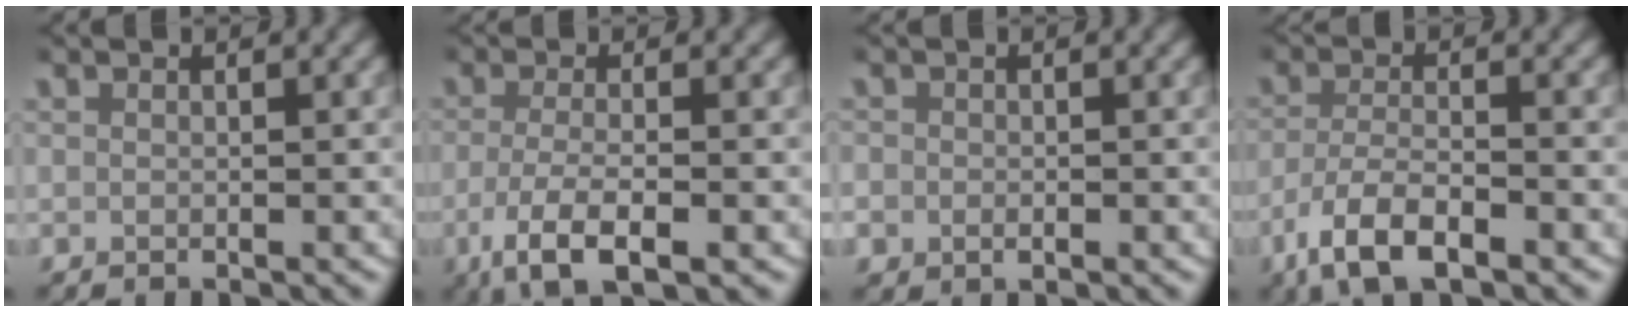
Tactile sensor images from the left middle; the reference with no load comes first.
{"total": 5.4, "force": [-2.6, 1.9, 4.3], "torque": [-0.092, -0.017, -0.035]}
{"total": 2.2, "force": [-0.5, 2.0, 0.7], "torque": [-0.023, -0.010, -0.007]}
{"total": 4.9, "force": [-2.9, 2.0, 3.4], "torque": [-0.071, -0.006, -0.048]}